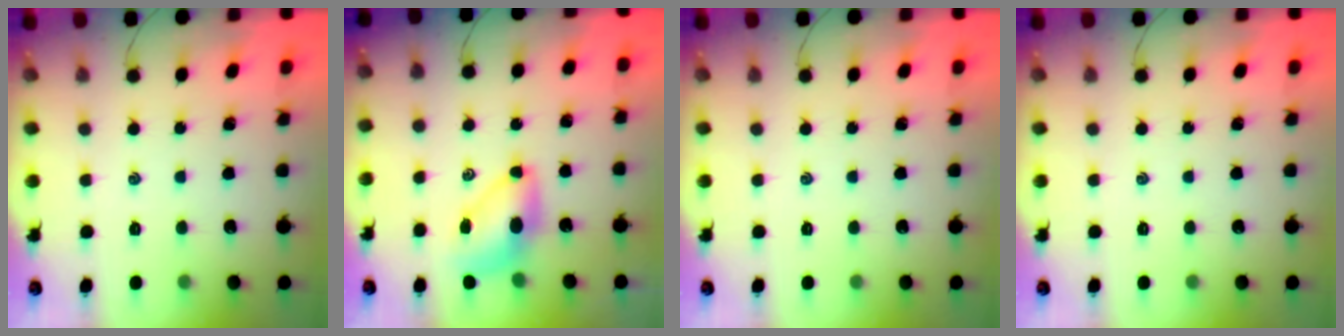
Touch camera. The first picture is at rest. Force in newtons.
{"total": 7.2, "press": 7.1, "slide": 0.9}
{"total": 0.0}
{"total": 0.0}